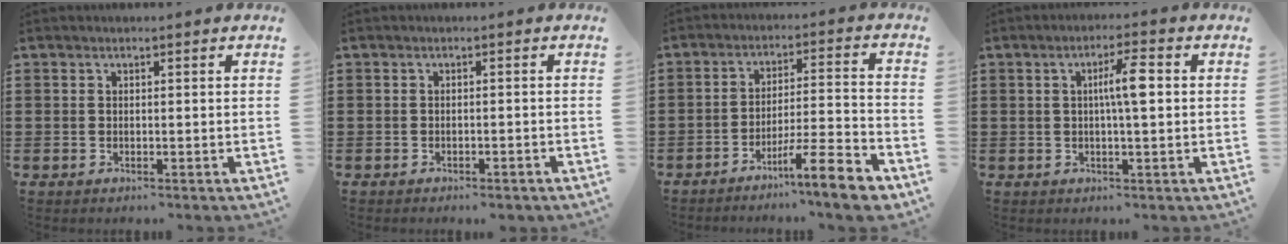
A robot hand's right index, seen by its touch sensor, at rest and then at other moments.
{"total": 1.1, "force": [-1.0, 0.3, 0.2], "torque": [-0.008, 0.000, -0.021]}
{"total": 10.0, "force": [-7.5, 0.6, 6.5], "torque": [-0.095, 0.013, -0.138]}
{"total": 5.0, "force": [0.5, 0.7, 4.9], "torque": [-0.091, 0.003, 0.005]}